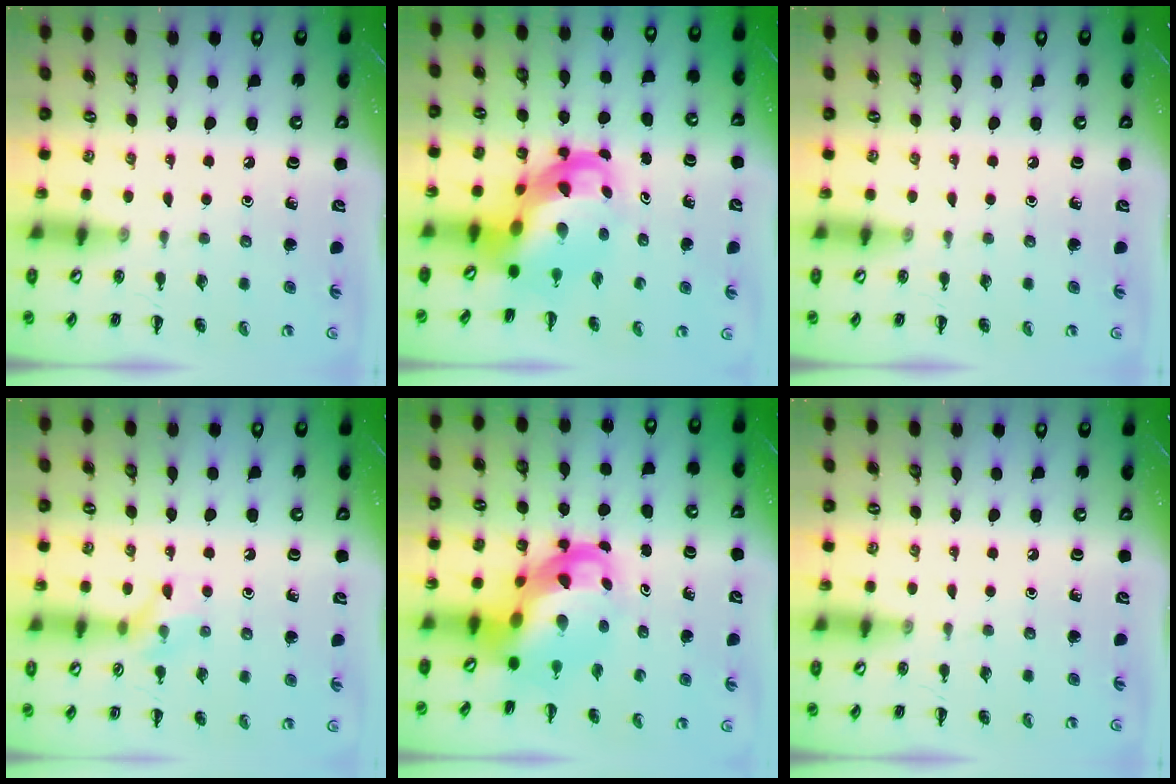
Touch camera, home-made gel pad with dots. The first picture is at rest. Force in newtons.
{"total": 8.1, "press": 7.7, "slide": 2.3}
{"total": 0.0}
{"total": 8.5, "press": 8.4, "slide": 1.5}
{"total": 8.1, "press": 7.7, "slide": 2.3}
{"total": 0.0}